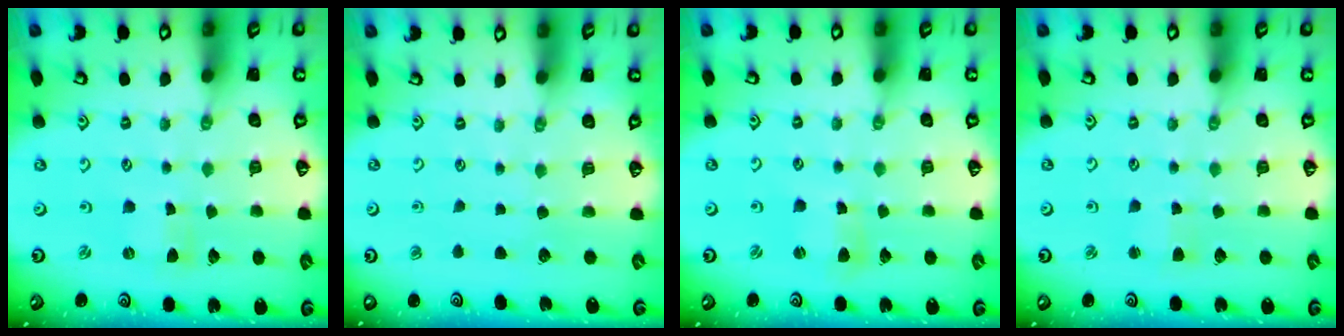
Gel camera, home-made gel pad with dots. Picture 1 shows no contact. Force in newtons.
{"total": 0.0}
{"total": 2.9, "press": 2.9, "slide": 0.3}
{"total": 3.0, "press": 3.0, "slide": 0.3}